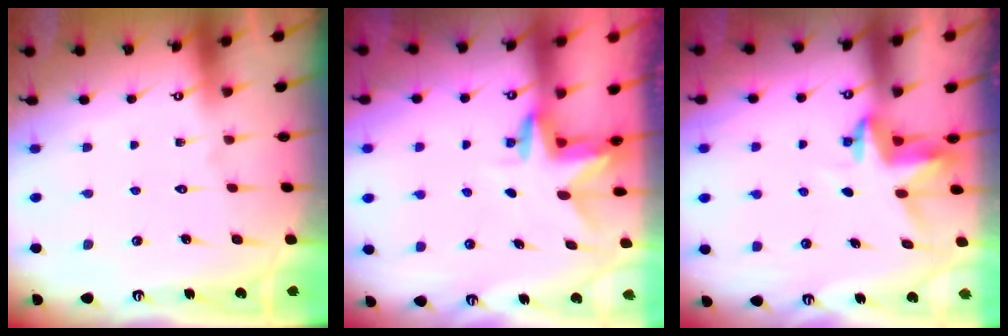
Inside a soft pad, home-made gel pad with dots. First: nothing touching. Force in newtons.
{"total": 2.9, "press": 2.9, "slide": 0.1}
{"total": 3.7, "press": 3.6, "slide": 0.3}